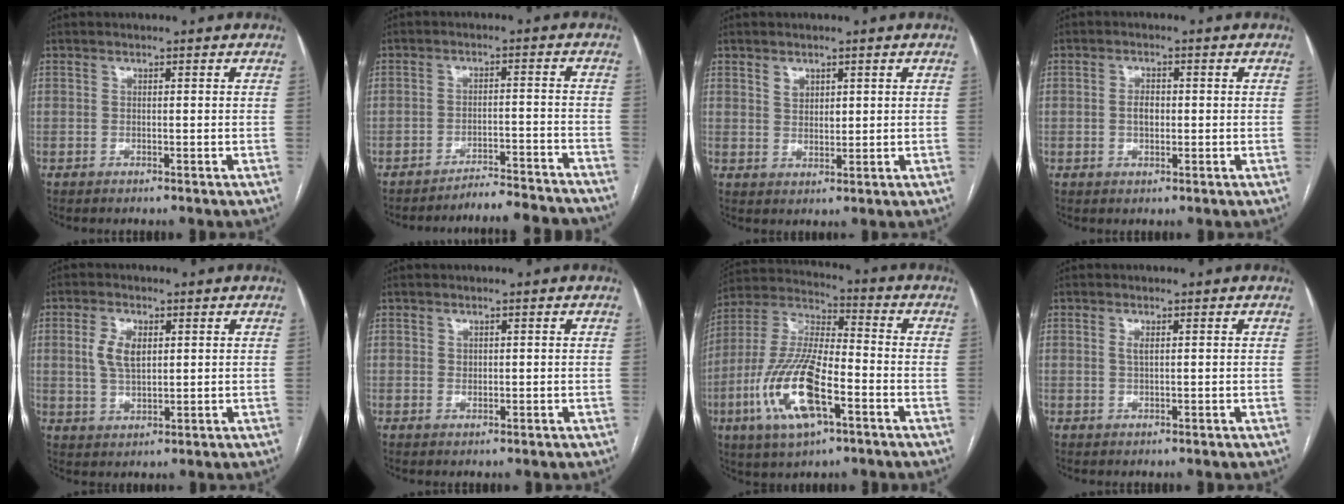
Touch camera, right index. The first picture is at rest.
{"total": 11.9, "force": [-11.8, -0.3, 1.9], "torque": [-0.004, 0.003, -0.158]}
{"total": 2.4, "force": [1.4, 1.6, 1.2], "torque": [-0.022, 0.001, 0.030]}
{"total": 2.2, "force": [-0.1, 1.3, 1.8], "torque": [-0.031, 0.004, -0.002]}
{"total": 5.3, "force": [1.4, 2.7, 4.4], "torque": [-0.094, 0.006, 0.030]}
{"total": 0.6, "force": [0.3, 0.5, 0.2], "torque": [0.003, -0.001, 0.005]}
{"total": 16.6, "force": [-6.1, 5.1, 14.6], "torque": [-0.315, -0.005, -0.109]}
{"total": 1.1, "force": [0.4, 0.3, 1.0], "torque": [-0.024, -0.001, 0.007]}